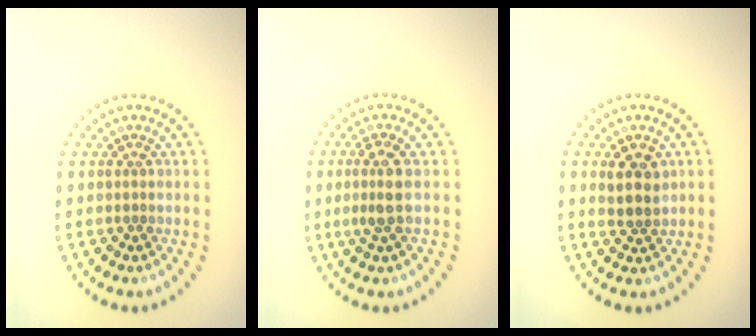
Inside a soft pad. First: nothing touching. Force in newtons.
{"total": 2.4, "press": 2.1, "slide": 1.2}
{"total": 2.6, "press": 2.4, "slide": 0.8}